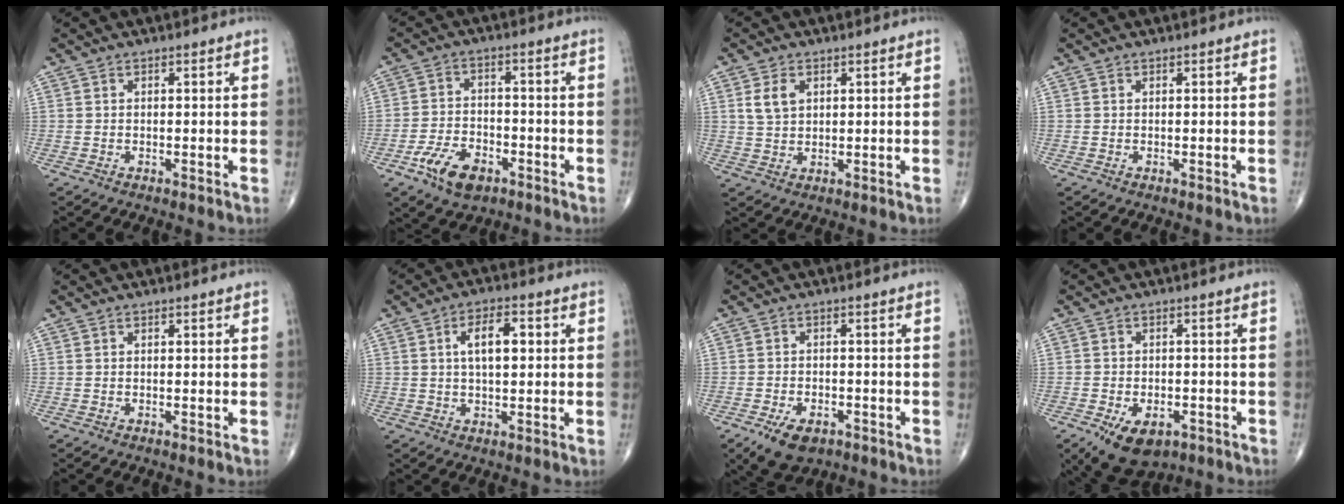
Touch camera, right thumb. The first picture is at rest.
{"total": 9.0, "force": [-4.8, 5.2, 5.6], "torque": [-0.092, 0.020, -0.085]}
{"total": 4.5, "force": [1.5, 3.0, 3.0], "torque": [-0.050, -0.004, 0.033]}
{"total": 0.0}
{"total": 0.0}
{"total": 7.0, "force": [1.3, 3.4, 6.0], "torque": [-0.091, 0.009, 0.020]}
{"total": 7.3, "force": [-4.2, 4.2, 4.4], "torque": [-0.068, 0.008, -0.064]}
{"total": 10.0, "force": [-5.3, 5.8, 6.1], "torque": [-0.086, 0.012, -0.073]}